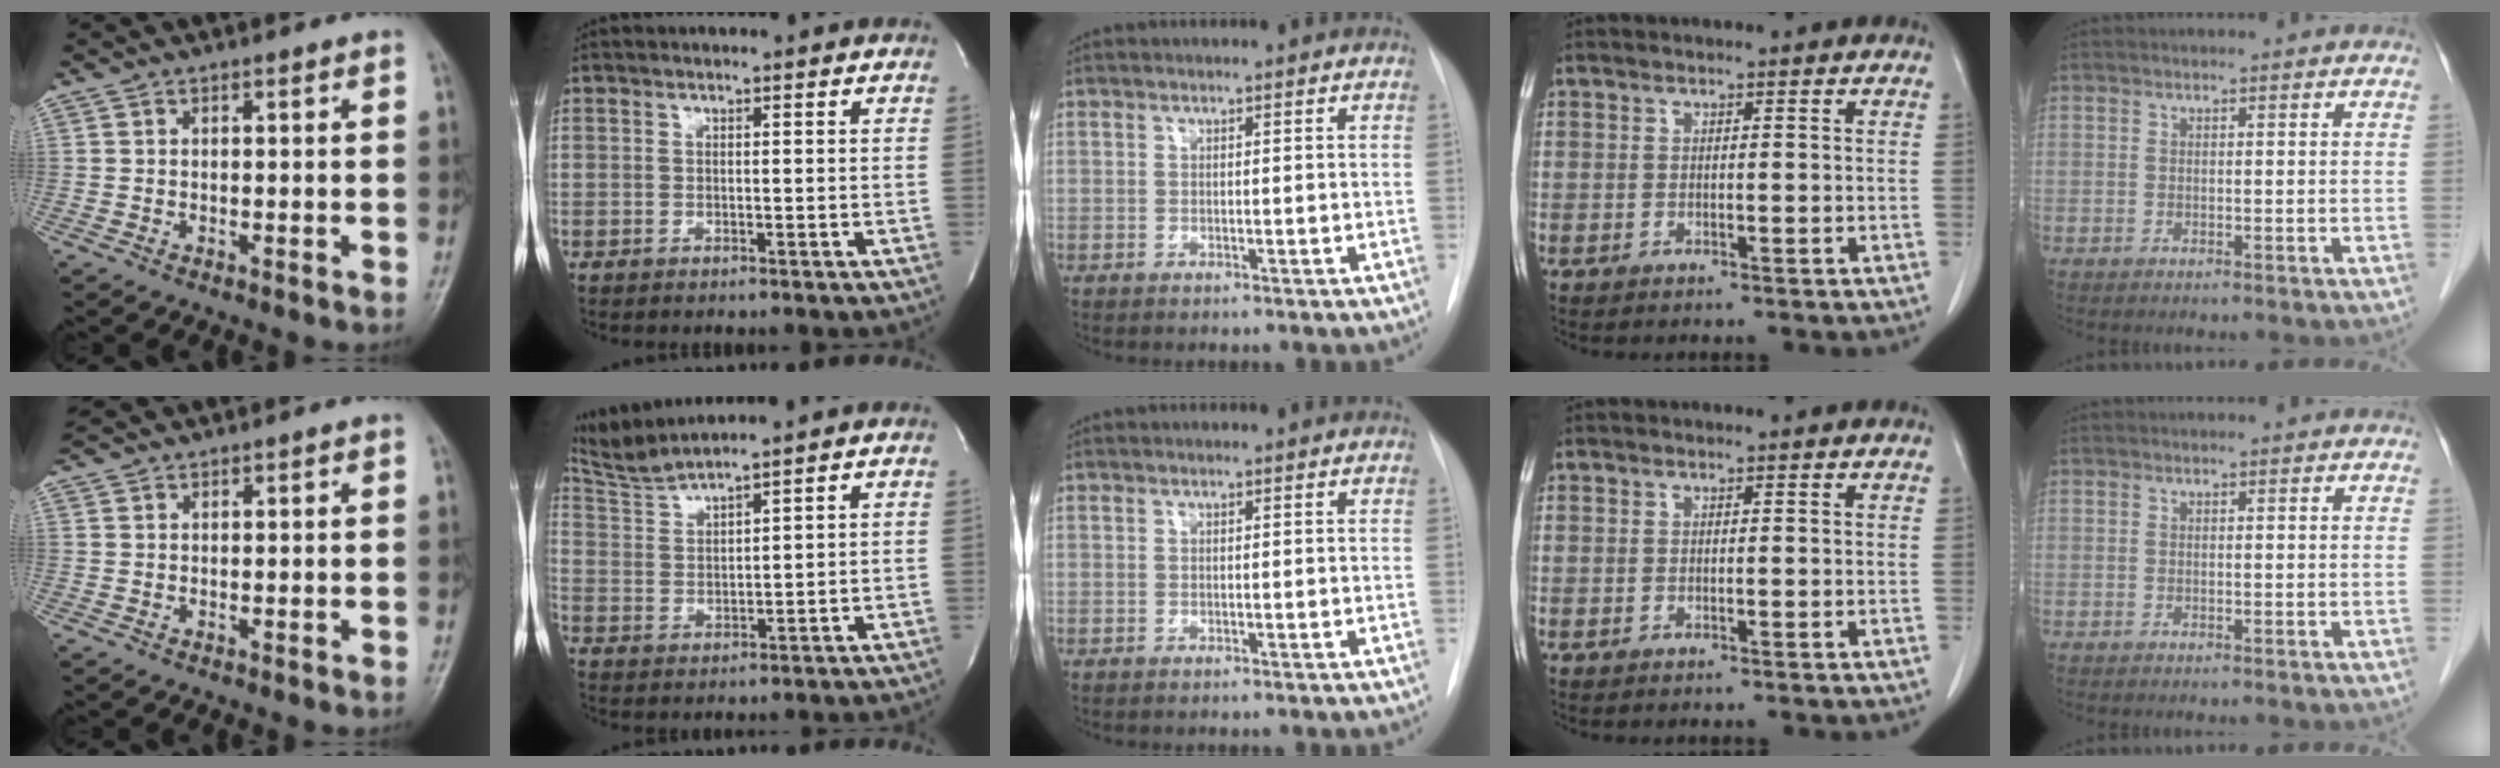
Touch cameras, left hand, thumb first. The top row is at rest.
{"thumb": {"total": 3.1, "force": [3.0, 0.4, 0.8], "torque": [-0.016, 0.018, 0.059]}, "index": {"total": 5.6, "force": [5.3, -1.3, 1.2], "torque": [-0.041, 0.000, 0.117]}}